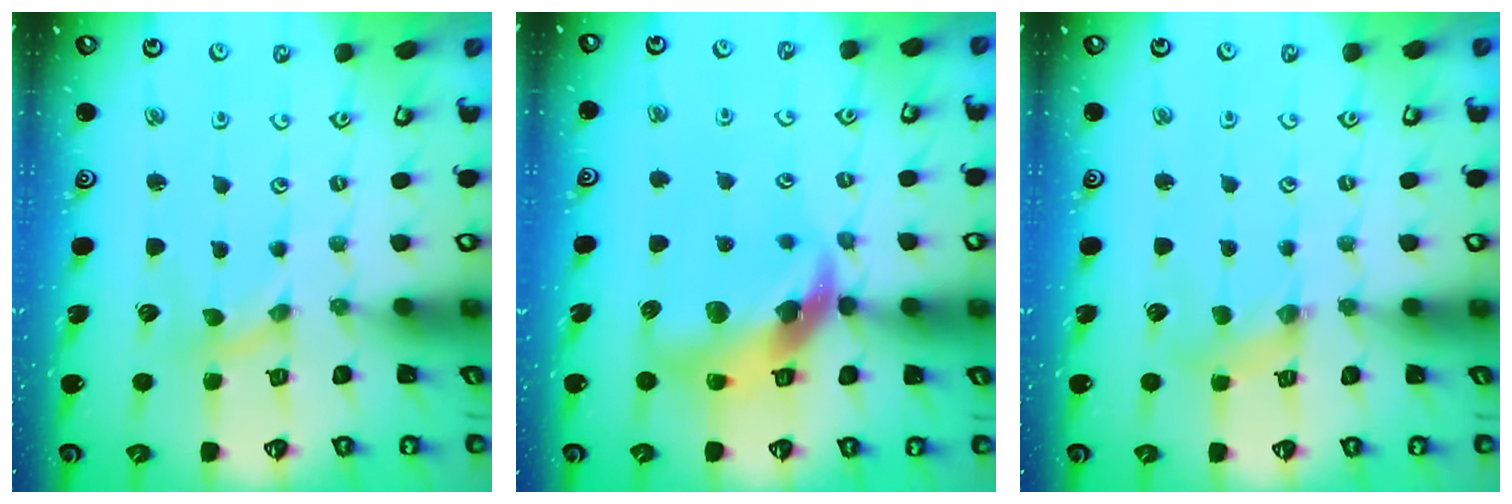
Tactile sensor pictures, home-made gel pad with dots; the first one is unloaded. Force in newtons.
{"total": 14.9, "press": 14.8, "slide": 2.2}
{"total": 2.4, "press": 2.4, "slide": 0.3}